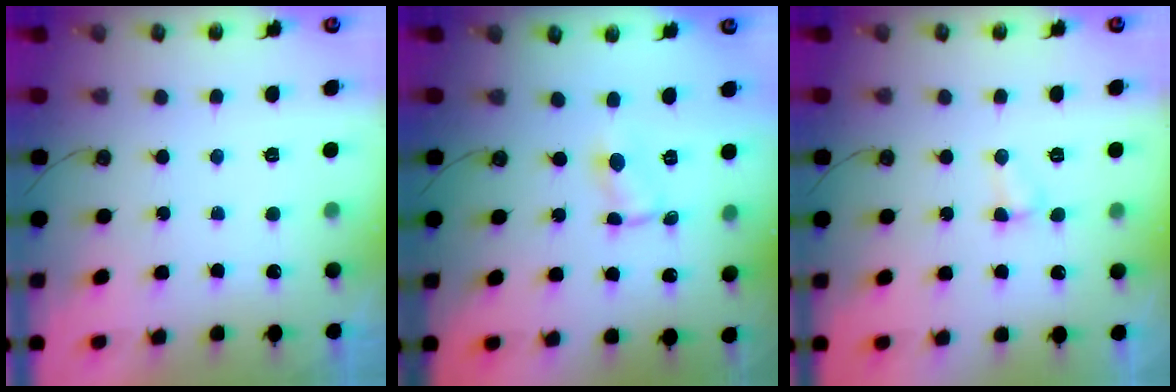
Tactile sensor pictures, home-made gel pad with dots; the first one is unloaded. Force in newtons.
{"total": 0.9, "press": 0.9, "slide": 0.1}
{"total": 2.5, "press": 2.5, "slide": 0.5}